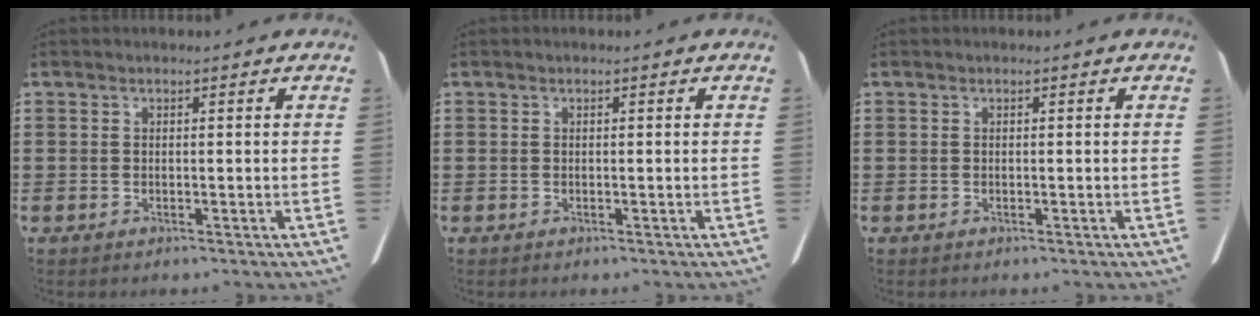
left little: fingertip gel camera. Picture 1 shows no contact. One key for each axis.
{"total": 0.0}
{"total": 0.0}